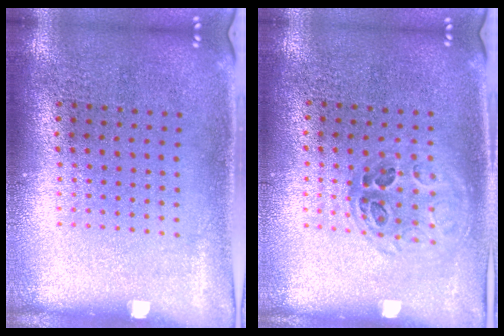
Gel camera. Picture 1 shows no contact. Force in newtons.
{"total": 1.0, "press": 0.9, "slide": 0.4}